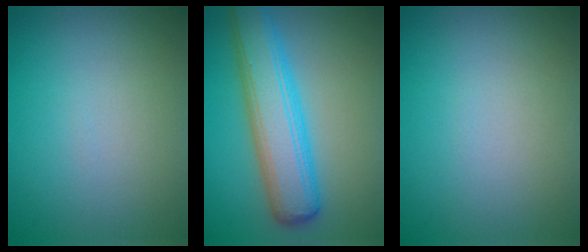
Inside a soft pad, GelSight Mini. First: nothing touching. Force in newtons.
{"total": 7.0, "press": 7.0, "slide": 0.1}
{"total": 0.0}